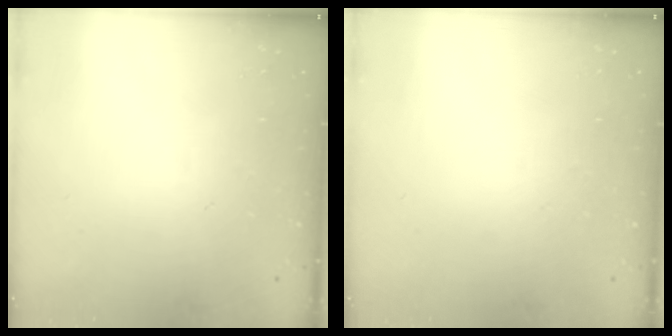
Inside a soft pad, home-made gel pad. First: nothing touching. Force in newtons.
{"total": 0.0}